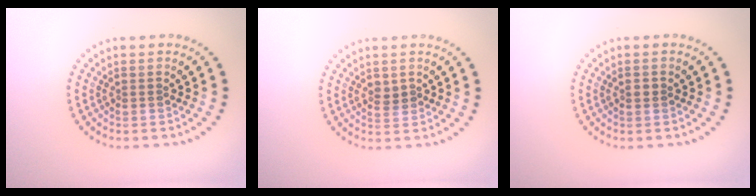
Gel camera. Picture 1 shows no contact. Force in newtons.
{"total": 1.1, "press": 1.1, "slide": 0.3}
{"total": 0.9, "press": 0.9, "slide": 0.1}